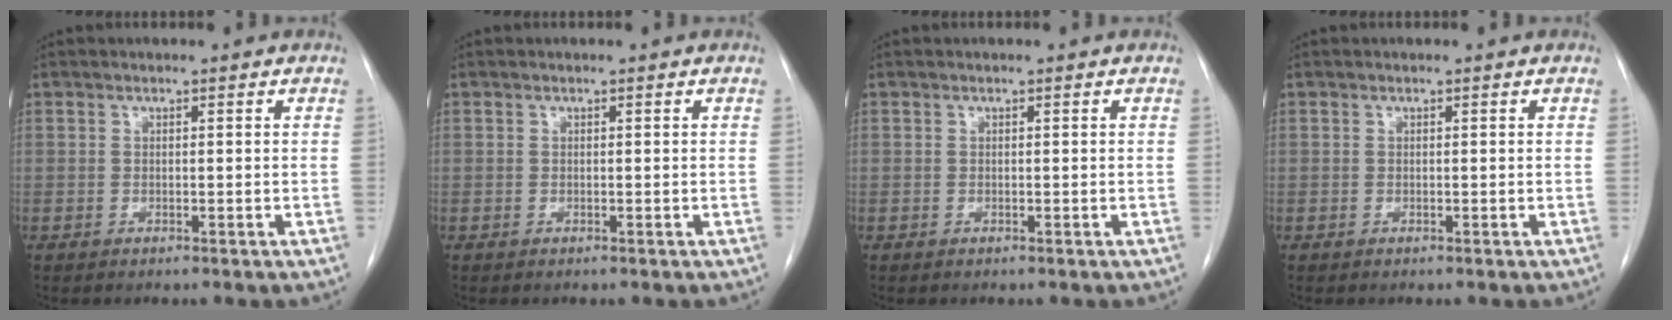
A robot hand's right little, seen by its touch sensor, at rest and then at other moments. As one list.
[{"total": 0.0}, {"total": 0.0}, {"total": 0.0}]